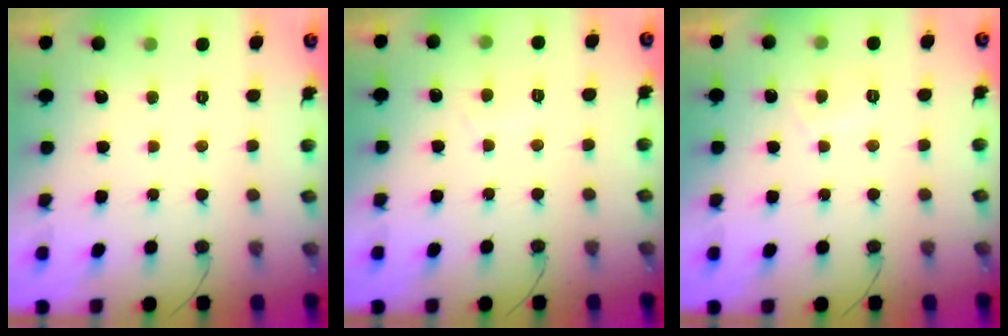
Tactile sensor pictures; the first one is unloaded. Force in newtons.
{"total": 1.2, "press": 1.2, "slide": 0.3}
{"total": 1.2, "press": 1.0, "slide": 0.7}